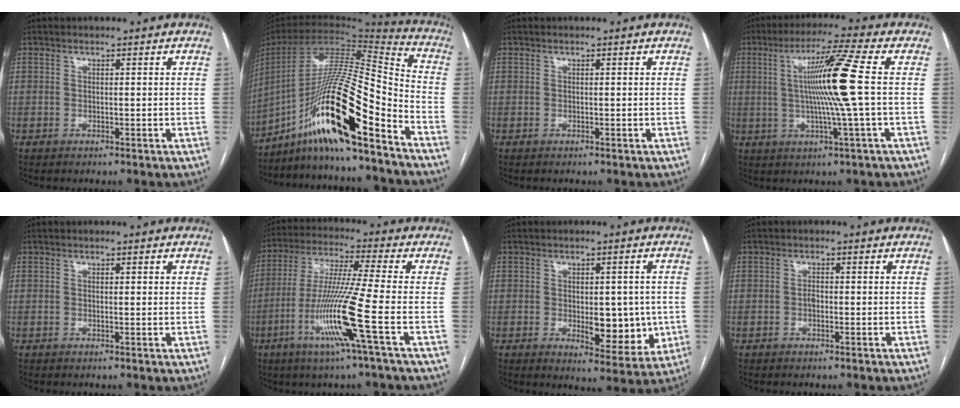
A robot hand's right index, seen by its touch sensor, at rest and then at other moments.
{"total": 22.5, "force": [-13.8, 1.4, 17.7], "torque": [-0.335, -0.006, -0.252]}
{"total": 0.0}
{"total": 11.4, "force": [0.7, -2.2, 11.2], "torque": [-0.200, 0.000, 0.014]}
{"total": 0.7, "force": [0.3, 0.2, 0.6], "torque": [-0.011, 0.001, 0.003]}
{"total": 13.6, "force": [-4.8, -2.0, 12.6], "torque": [-0.253, -0.024, -0.098]}
{"total": 8.8, "force": [-0.9, 4.3, 7.6], "torque": [-0.084, -0.002, 0.000]}
{"total": 1.0, "force": [-0.3, 0.6, 0.7], "torque": [-0.013, 0.002, -0.006]}